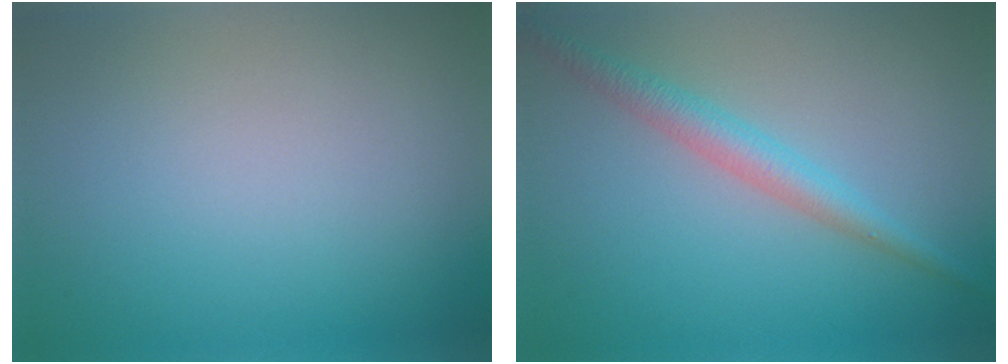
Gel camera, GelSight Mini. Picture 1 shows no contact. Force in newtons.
{"total": 2.8, "press": 2.8, "slide": 0.1}